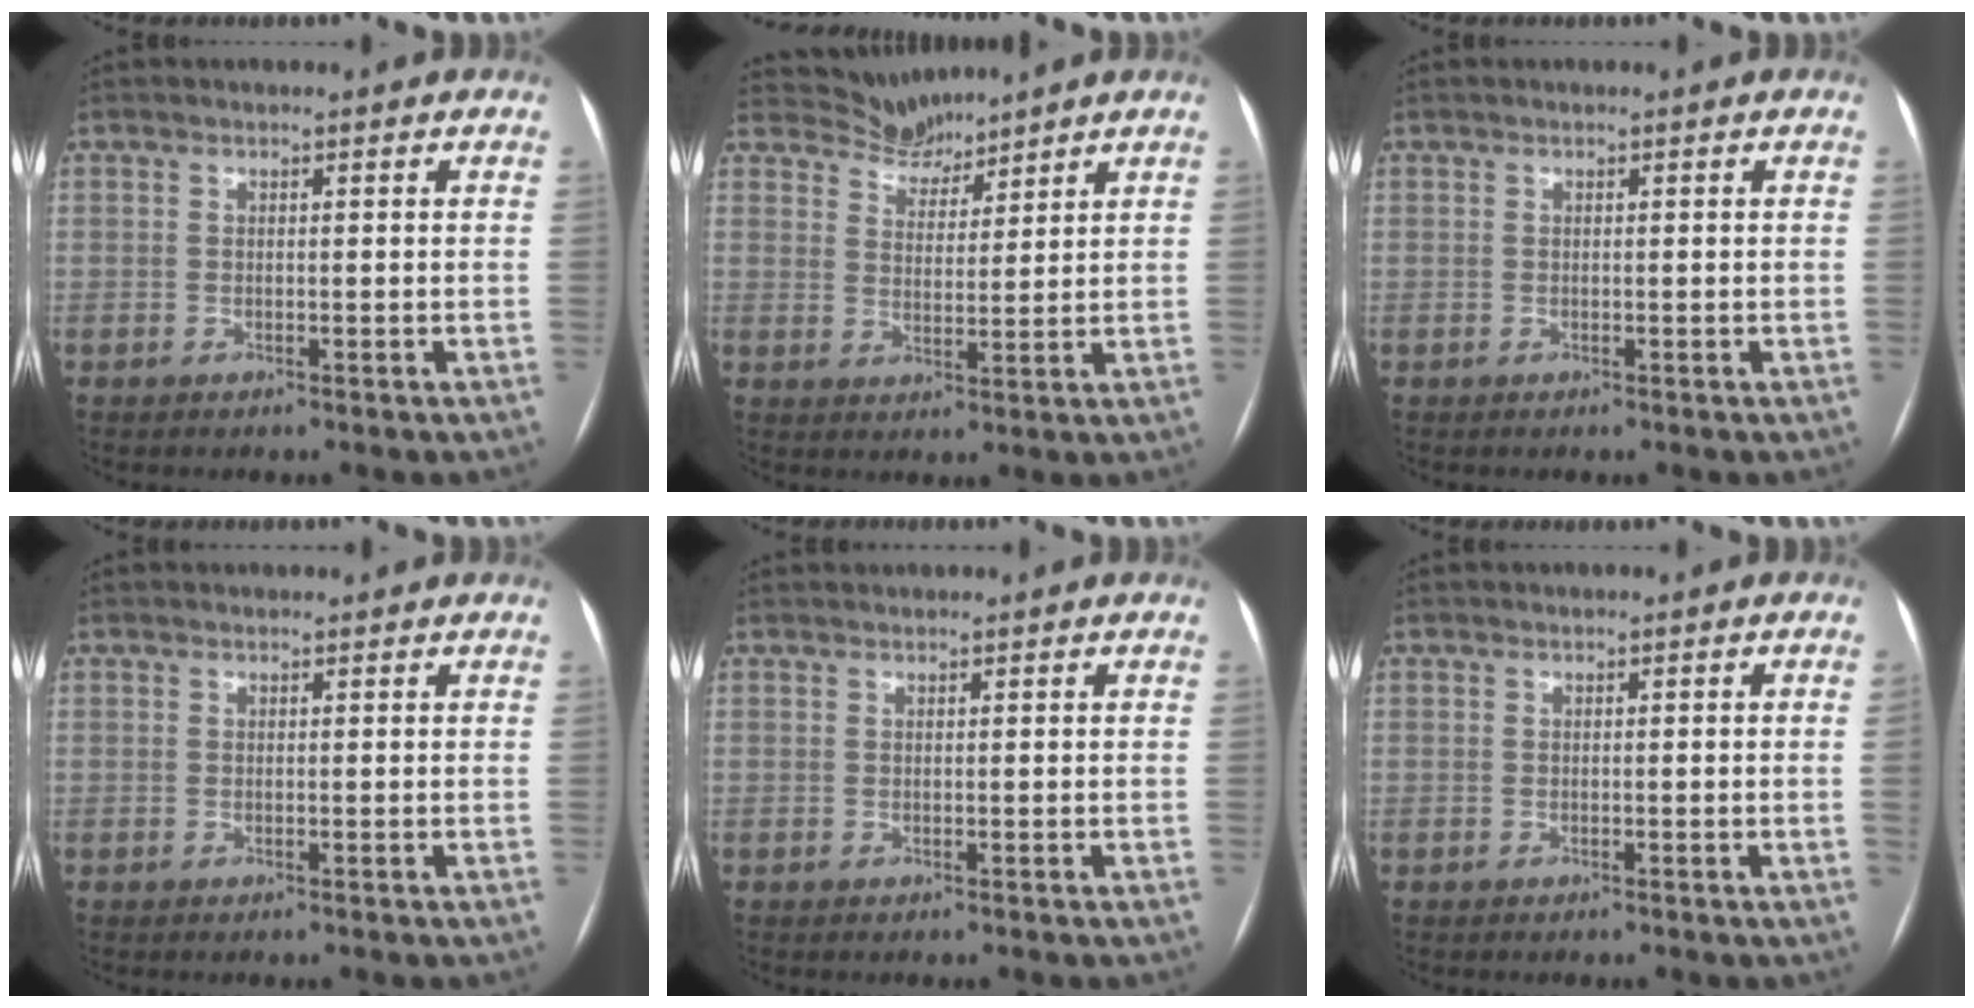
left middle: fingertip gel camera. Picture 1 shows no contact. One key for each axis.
{"total": 4.9, "fx": 4.8, "fy": 0.9, "fz": -0.8, "tx": 0.012, "ty": 0.006, "tz": 0.091}
{"total": 0.0}
{"total": 1.0, "fx": 0.9, "fy": 0.3, "fz": 0.1, "tx": -0.008, "ty": 0.011, "tz": 0.015}
{"total": 1.2, "fx": 1.2, "fy": 0.1, "fz": 0.1, "tx": -0.004, "ty": 0.022, "tz": 0.024}
{"total": 0.9, "fx": -0.1, "fy": -0.4, "fz": 0.8, "tx": -0.005, "ty": 0.001, "tz": -0.004}